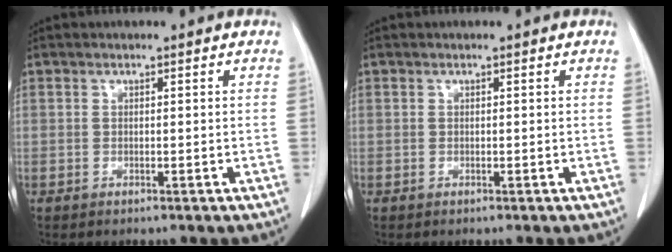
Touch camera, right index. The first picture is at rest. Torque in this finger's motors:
{"motor_torque": [0.00, 0.00, 0.00, 0.00]}